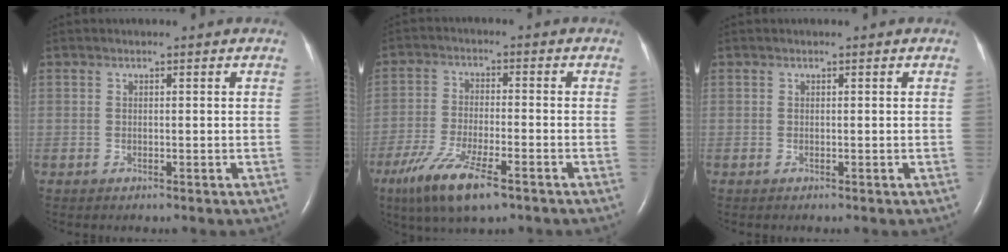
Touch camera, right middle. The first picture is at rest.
{"total": 10.2, "force": [-6.3, 2.1, 7.7], "torque": [-0.155, -0.022, -0.109]}
{"total": 0.0}